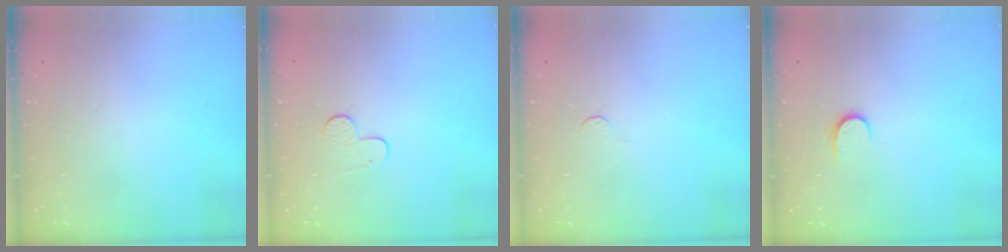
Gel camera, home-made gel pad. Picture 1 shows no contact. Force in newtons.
{"total": 5.9, "press": 5.9, "slide": 0.4}
{"total": 3.4, "press": 3.4, "slide": 0.4}
{"total": 6.5, "press": 6.5, "slide": 0.7}